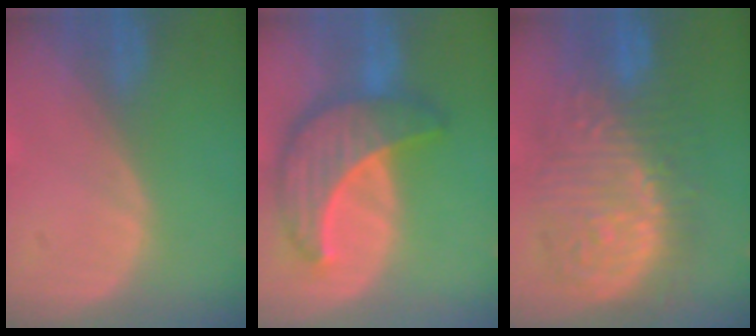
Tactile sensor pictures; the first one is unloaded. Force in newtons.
{"total": 9.6, "press": 9.6, "slide": 0.8}
{"total": 13.1, "press": 13.1, "slide": 1.2}